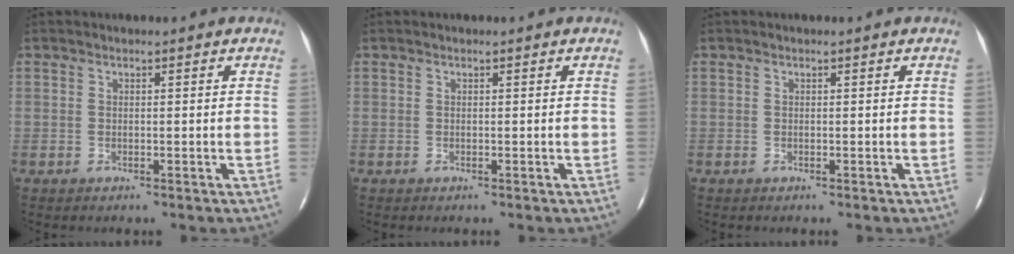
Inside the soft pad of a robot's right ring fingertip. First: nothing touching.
{"total": 0.0}
{"total": 0.0}